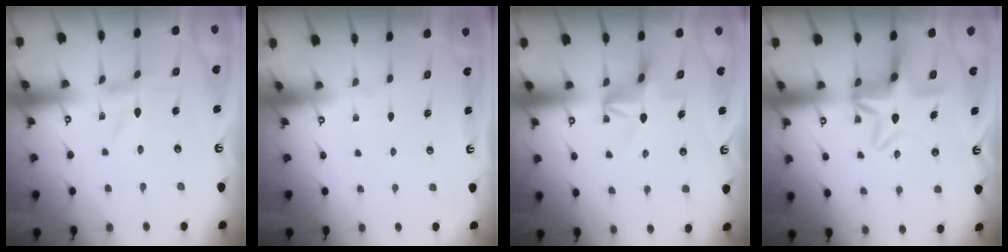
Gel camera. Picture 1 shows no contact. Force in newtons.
{"total": 0.0}
{"total": 5.8, "press": 5.7, "slide": 0.7}
{"total": 6.5, "press": 6.2, "slide": 2.1}